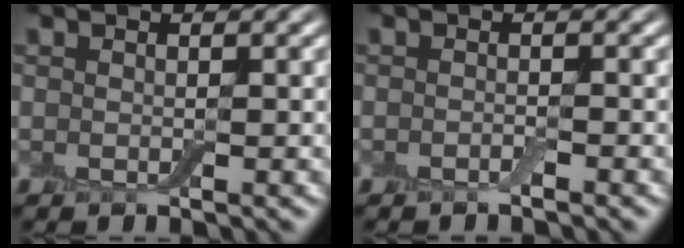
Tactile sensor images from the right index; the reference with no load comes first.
{"total": 0.5, "force": [-0.5, 0.0, 0.3], "torque": [-0.008, 0.001, -0.010]}